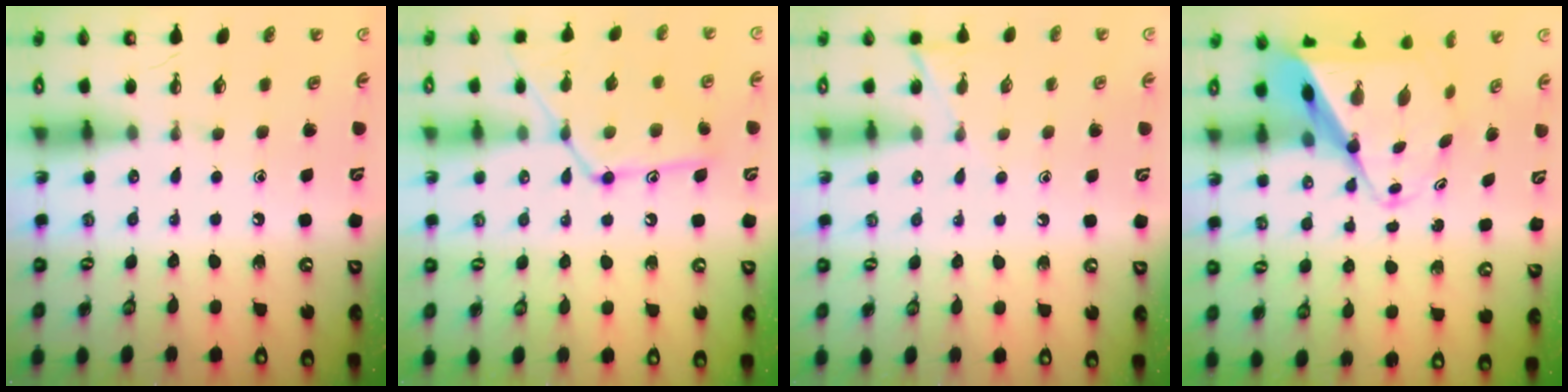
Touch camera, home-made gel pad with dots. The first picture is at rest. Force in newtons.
{"total": 14.3, "press": 14.3, "slide": 1.0}
{"total": 5.9, "press": 5.9, "slide": 0.6}
{"total": 11.0, "press": 10.9, "slide": 1.0}